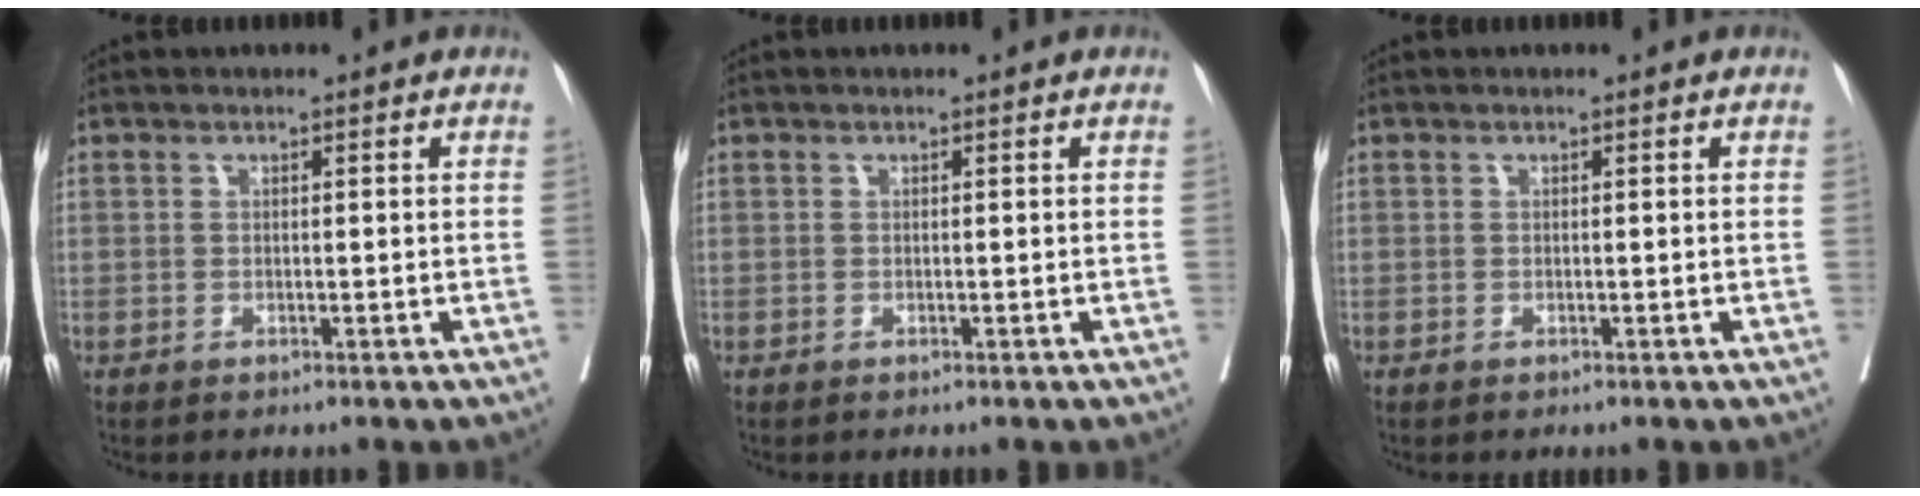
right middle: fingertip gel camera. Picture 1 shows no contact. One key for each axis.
{"total": 0.0}
{"total": 0.0}